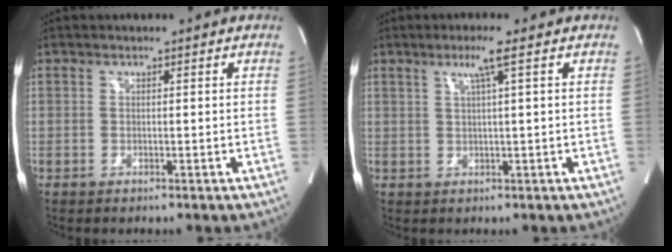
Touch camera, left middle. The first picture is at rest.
{"total": 3.3, "force": [1.5, -0.8, 2.9], "torque": [-0.059, -0.001, 0.031]}